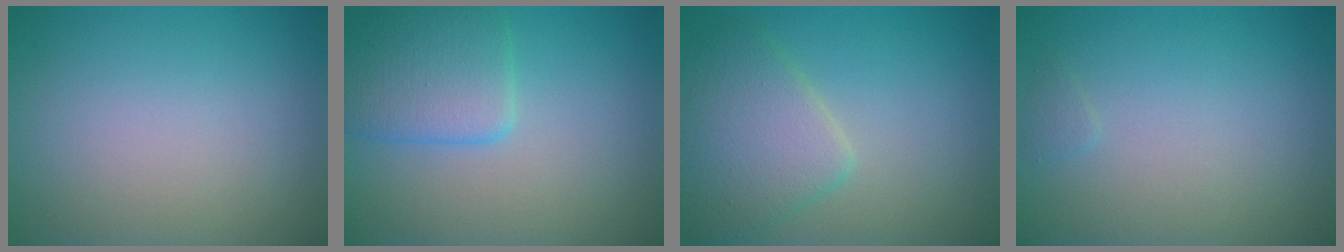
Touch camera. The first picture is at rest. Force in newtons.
{"total": 4.0, "press": 4.0, "slide": 0.3}
{"total": 4.7, "press": 4.7, "slide": 0.1}
{"total": 0.5, "press": 0.5, "slide": 0.0}